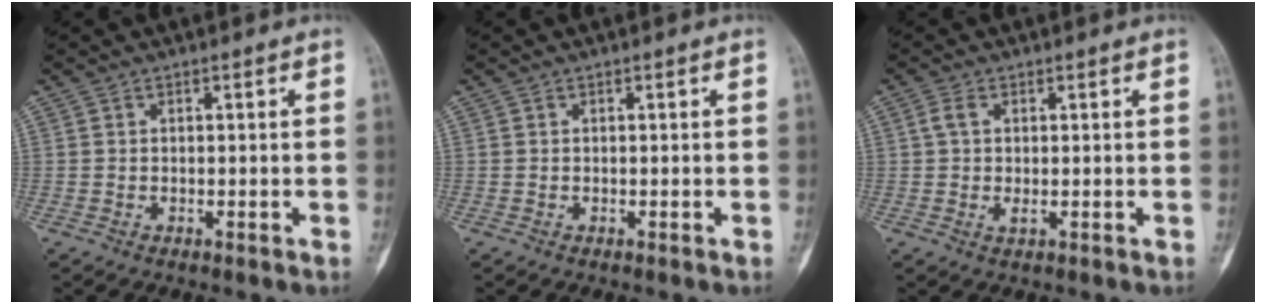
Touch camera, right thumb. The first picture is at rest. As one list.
[{"total": 0.0}, {"total": 3.1, "force": [0.3, 1.5, 2.7], "torque": [-0.063, 0.003, 0.006]}]